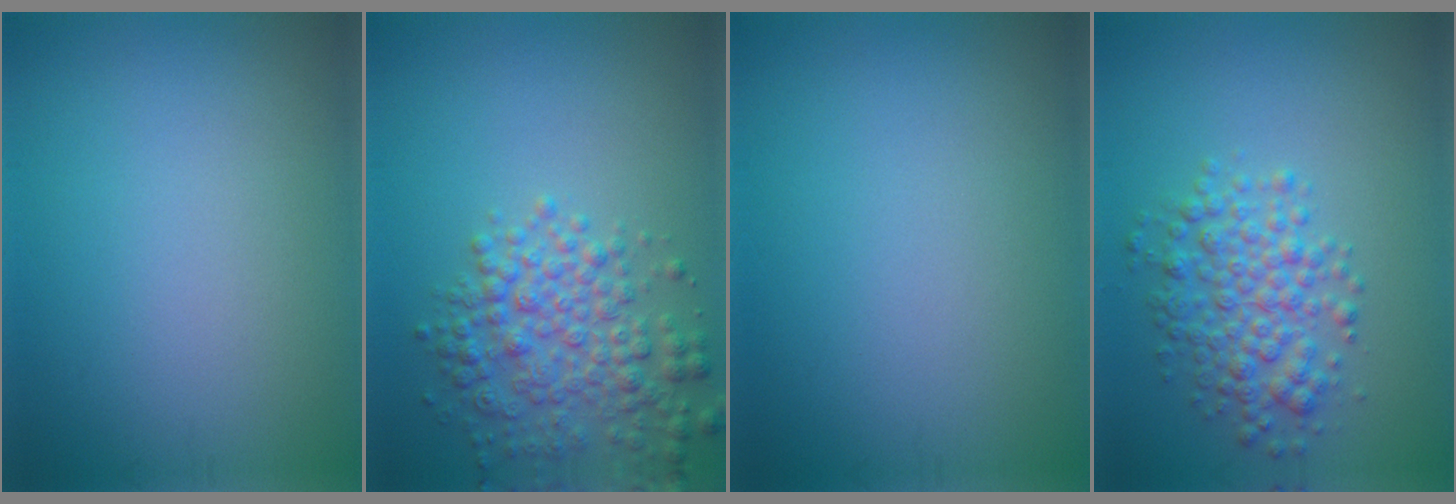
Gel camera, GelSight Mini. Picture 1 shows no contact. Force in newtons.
{"total": 4.7, "press": 4.7, "slide": 0.2}
{"total": 0.0}
{"total": 4.2, "press": 4.2, "slide": 0.0}